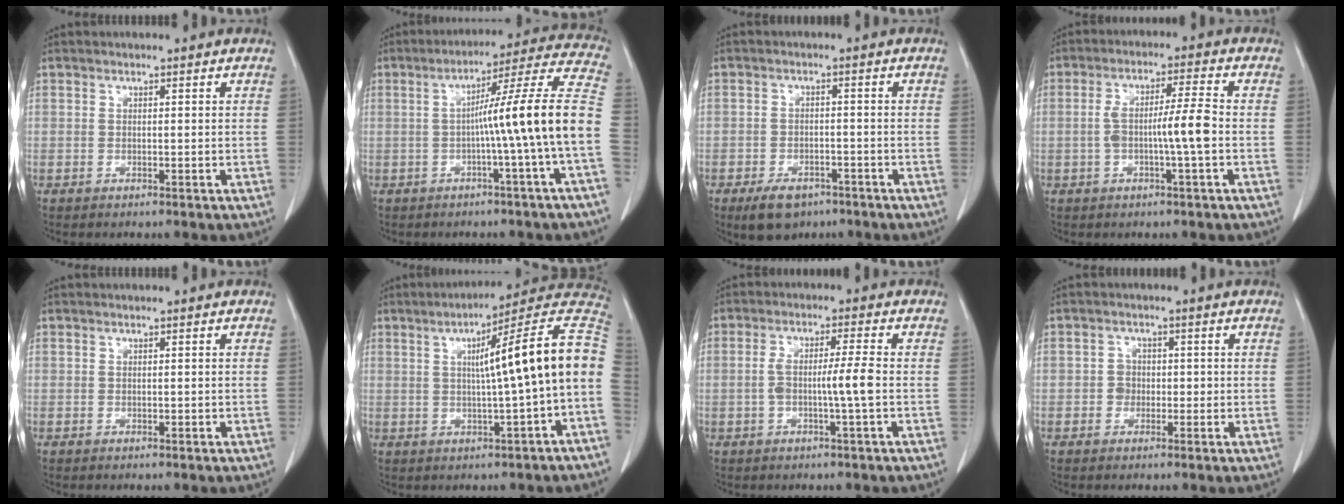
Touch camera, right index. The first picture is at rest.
{"total": 14.5, "force": [-2.3, -2.4, 14.1], "torque": [-0.189, 0.024, -0.041]}
{"total": 5.9, "force": [-4.1, 3.2, 2.8], "torque": [-0.049, -0.002, -0.059]}
{"total": 6.5, "force": [-1.2, -0.2, 6.4], "torque": [-0.122, 0.013, -0.020]}
{"total": 0.0}
{"total": 15.4, "force": [0.5, -0.4, 15.4], "torque": [-0.208, 0.035, 0.001]}
{"total": 5.2, "force": [-1.0, -0.3, 5.1], "torque": [-0.099, 0.010, -0.015]}
{"total": 2.2, "force": [-0.4, 2.0, 0.7], "torque": [-0.005, 0.010, -0.007]}